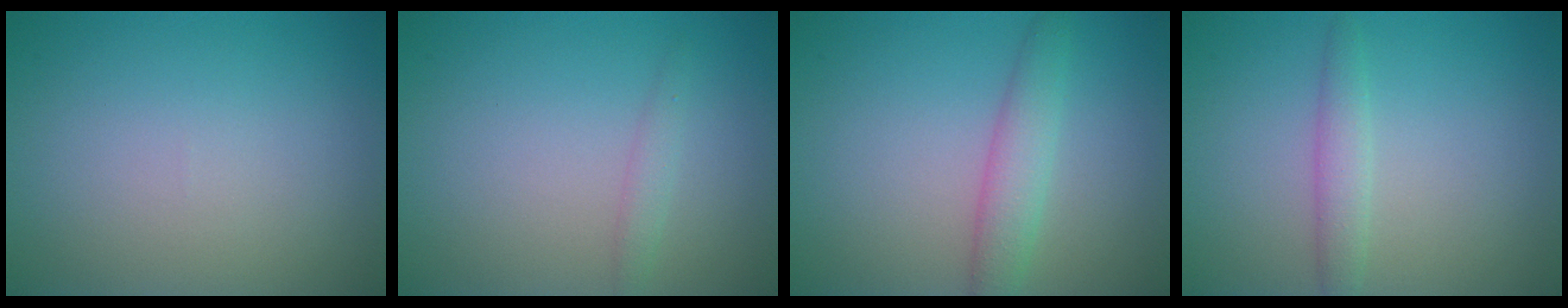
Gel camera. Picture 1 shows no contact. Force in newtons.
{"total": 1.0, "press": 1.0, "slide": 0.0}
{"total": 2.8, "press": 2.8, "slide": 0.1}
{"total": 1.8, "press": 1.8, "slide": 0.1}